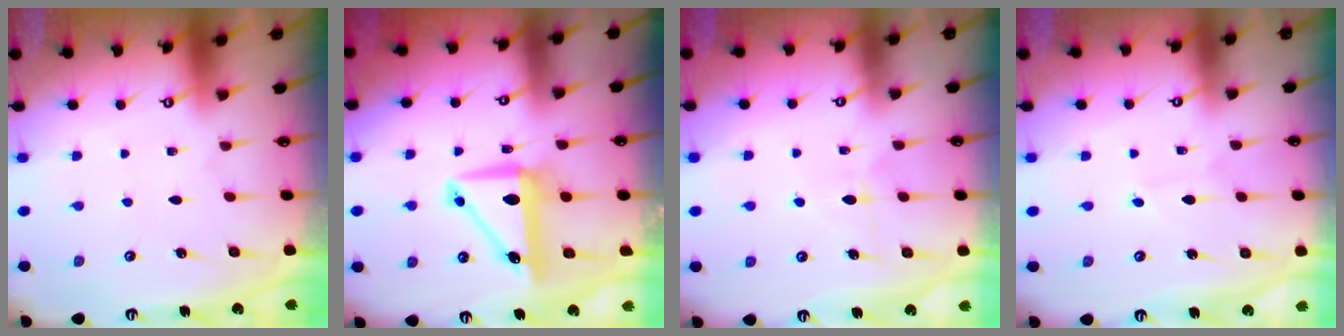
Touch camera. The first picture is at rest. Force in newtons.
{"total": 9.1, "press": 9.0, "slide": 1.6}
{"total": 5.8, "press": 5.7, "slide": 0.7}
{"total": 3.2, "press": 3.1, "slide": 0.3}